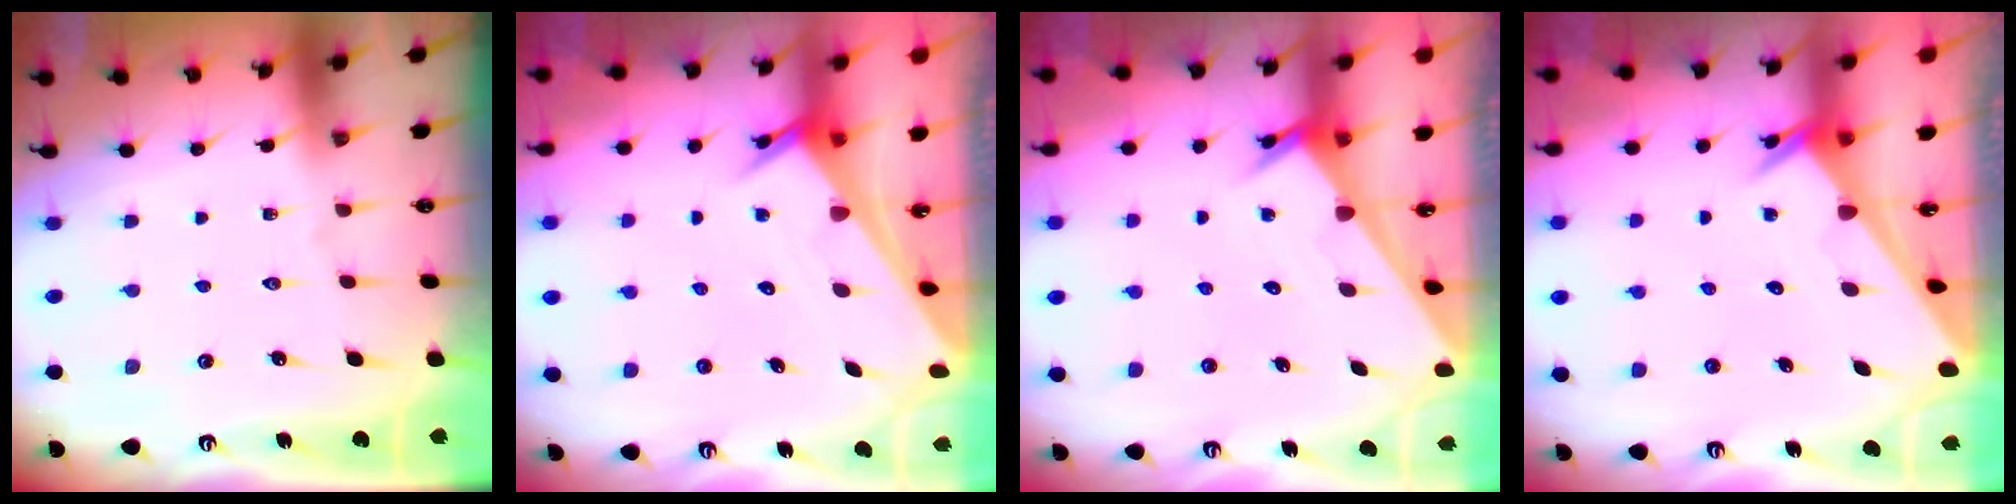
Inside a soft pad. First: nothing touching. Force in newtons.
{"total": 3.1, "press": 3.1, "slide": 0.2}
{"total": 2.5, "press": 2.5, "slide": 0.1}
{"total": 3.3, "press": 3.3, "slide": 0.3}